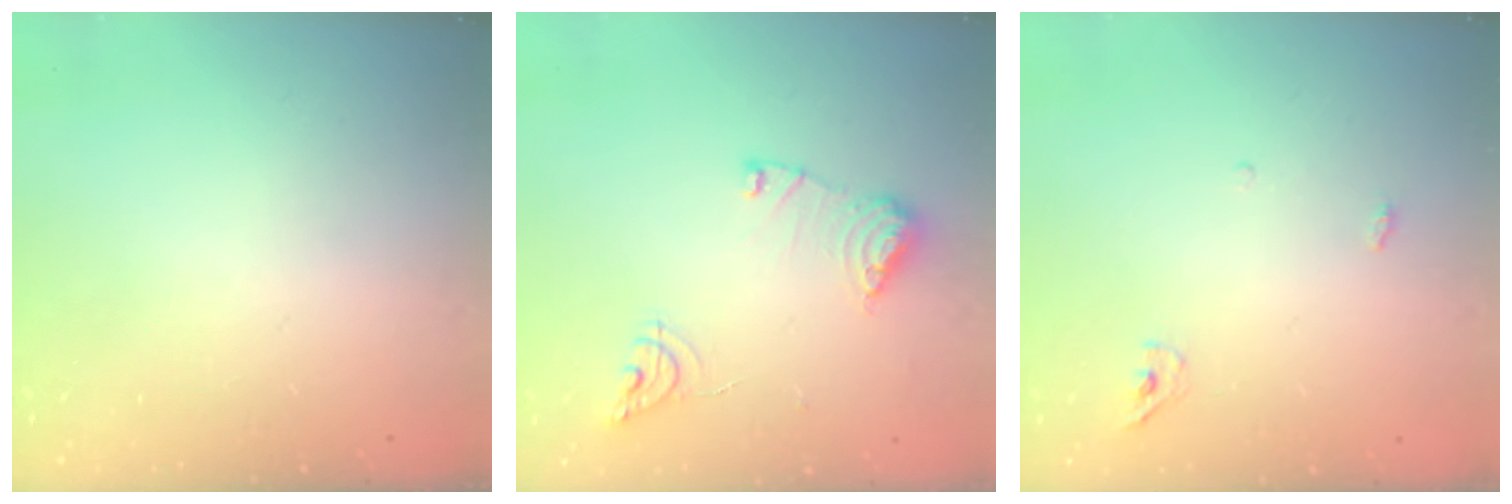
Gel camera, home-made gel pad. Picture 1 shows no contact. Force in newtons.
{"total": 11.5, "press": 11.4, "slide": 1.0}
{"total": 3.9, "press": 3.7, "slide": 1.2}